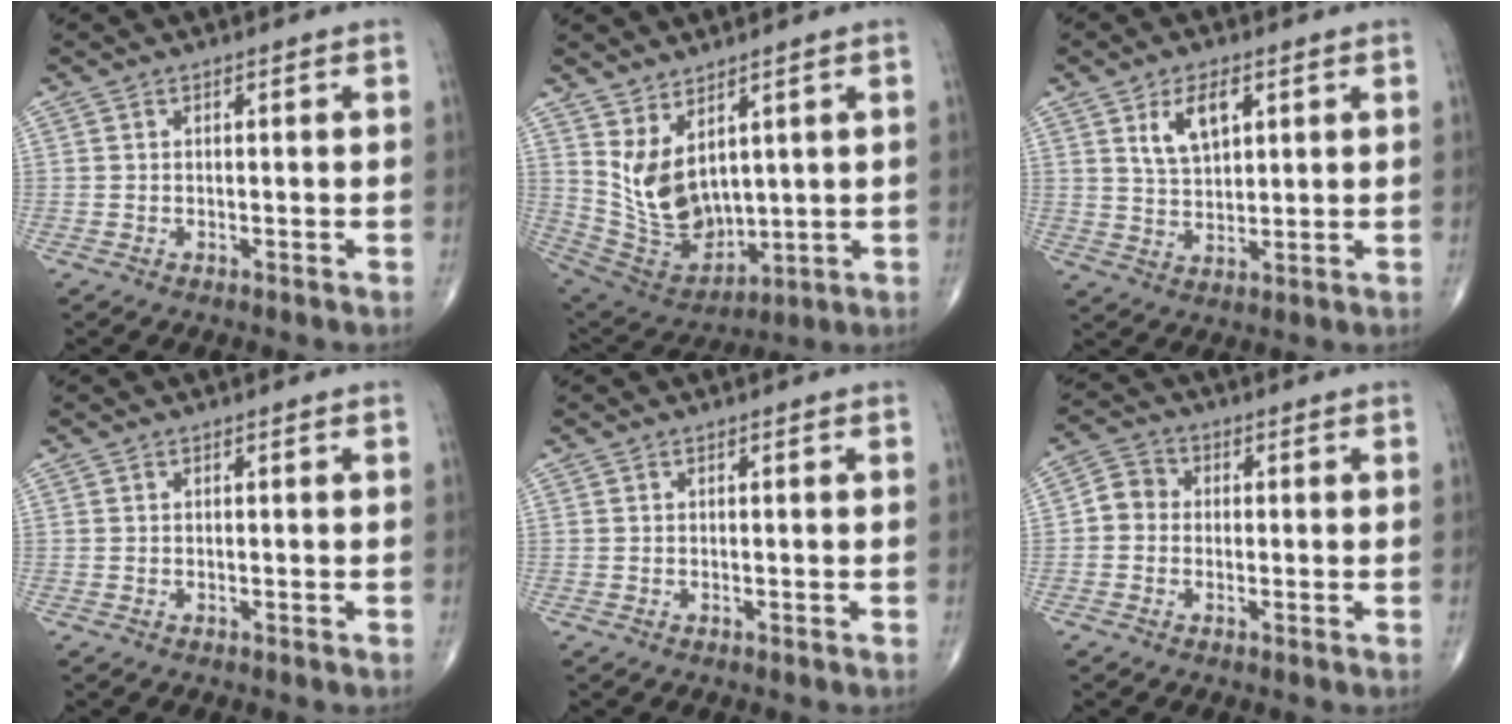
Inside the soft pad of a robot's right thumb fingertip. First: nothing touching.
{"total": 12.0, "force": [4.0, 6.9, 8.9], "torque": [-0.143, -0.030, 0.106]}
{"total": 7.5, "force": [3.2, 3.9, 5.5], "torque": [-0.088, -0.014, 0.064]}
{"total": 0.0}
{"total": 0.0}
{"total": 4.2, "force": [-0.4, 3.8, 1.8], "torque": [-0.016, 0.013, -0.019]}